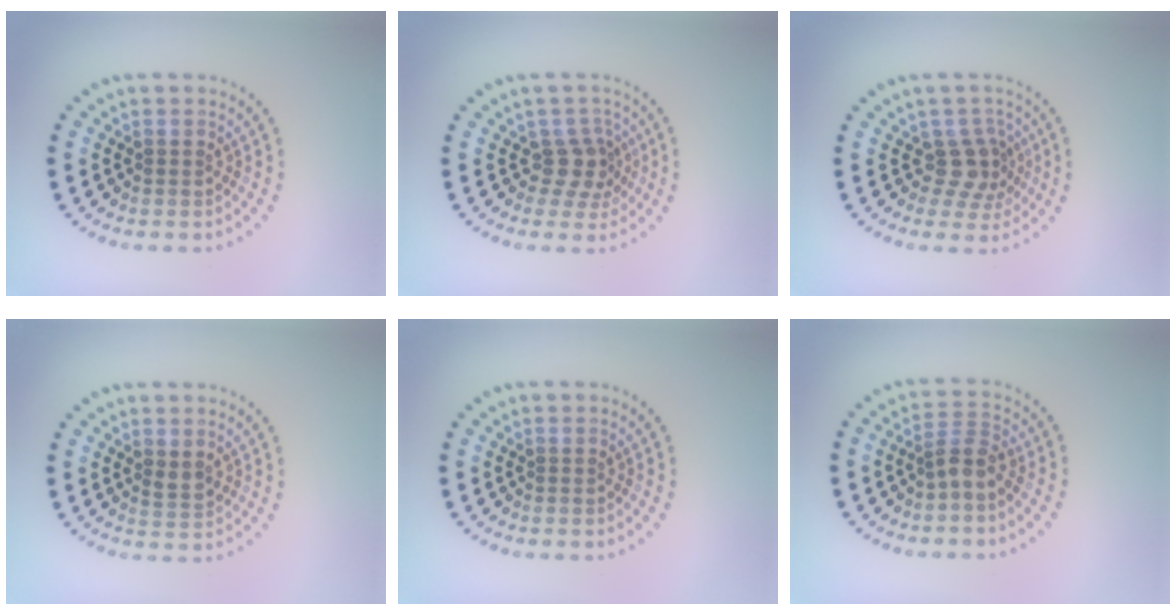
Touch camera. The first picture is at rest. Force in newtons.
{"total": 2.6, "press": 1.9, "slide": 1.7}
{"total": 2.9, "press": 2.2, "slide": 1.9}
{"total": 1.3, "press": 1.1, "slide": 0.6}
{"total": 0.0}
{"total": 2.2, "press": 1.8, "slide": 1.4}